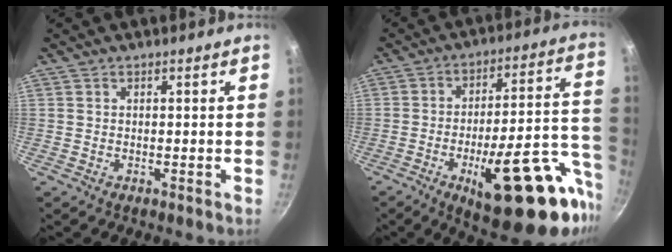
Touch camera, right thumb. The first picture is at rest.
{"total": 24.8, "force": [-9.7, 8.1, 21.4], "torque": [-0.255, 0.031, -0.132]}